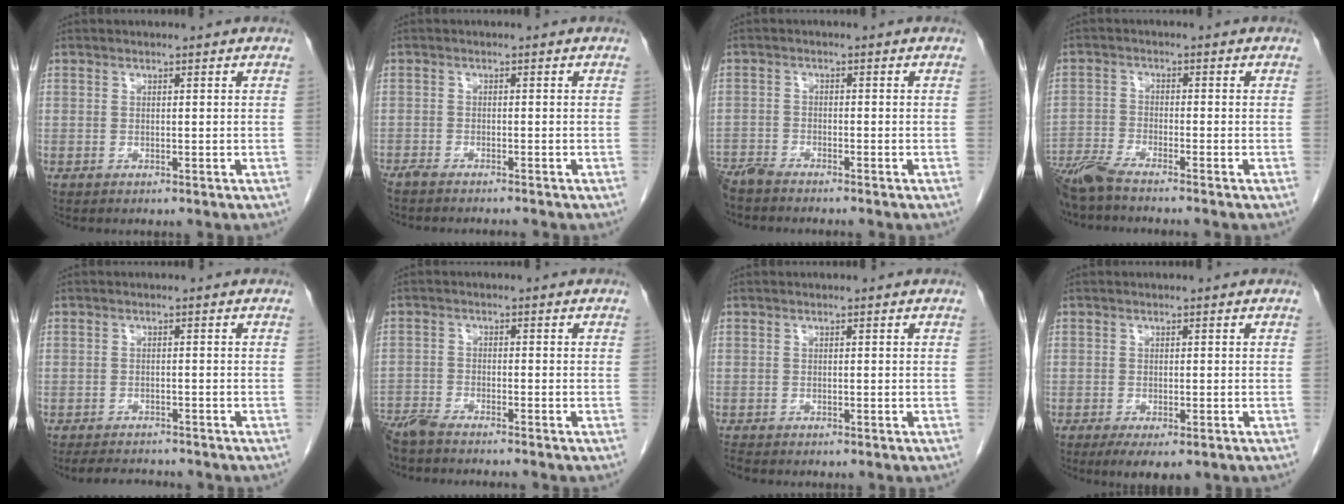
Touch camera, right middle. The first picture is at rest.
{"total": 5.5, "force": [-5.0, 0.2, 2.2], "torque": [-0.023, -0.012, -0.079]}
{"total": 5.1, "force": [-4.8, 0.2, 1.8], "torque": [-0.022, -0.014, -0.085]}
{"total": 7.0, "force": [-6.1, -0.3, 3.3], "torque": [-0.059, -0.023, -0.116]}
{"total": 5.2, "force": [-4.8, 1.2, 1.3], "torque": [-0.018, -0.008, -0.073]}
{"total": 6.8, "force": [-6.2, 0.2, 2.8], "torque": [-0.039, -0.017, -0.108]}
{"total": 0.6, "force": [-0.6, 0.0, 0.1], "torque": [-0.010, -0.004, -0.014]}
{"total": 4.5, "force": [-2.8, 1.5, 3.2], "torque": [-0.045, -0.010, -0.039]}